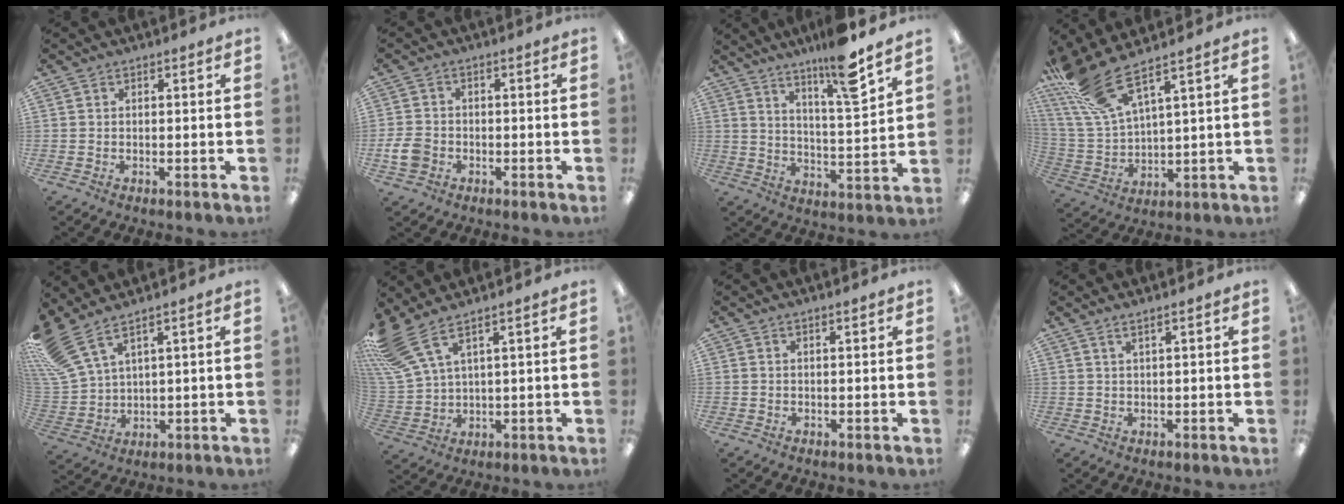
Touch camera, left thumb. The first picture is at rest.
{"total": 5.1, "force": [-1.5, 4.2, 2.5], "torque": [-0.060, 0.006, -0.028]}
{"total": 12.4, "force": [9.4, 1.0, 8.0], "torque": [-0.132, -0.055, 0.152]}
{"total": 14.5, "force": [10.7, 3.8, 9.1], "torque": [-0.208, -0.049, 0.193]}
{"total": 11.1, "force": [7.5, 4.2, 7.0], "torque": [-0.161, -0.030, 0.148]}
{"total": 11.4, "force": [7.3, 4.2, 7.7], "torque": [-0.173, -0.029, 0.141]}
{"total": 0.7, "force": [0.5, 0.0, 0.4], "torque": [-0.009, 0.000, 0.009]}
{"total": 1.6, "force": [1.3, -0.1, 1.0], "torque": [-0.021, -0.002, 0.023]}